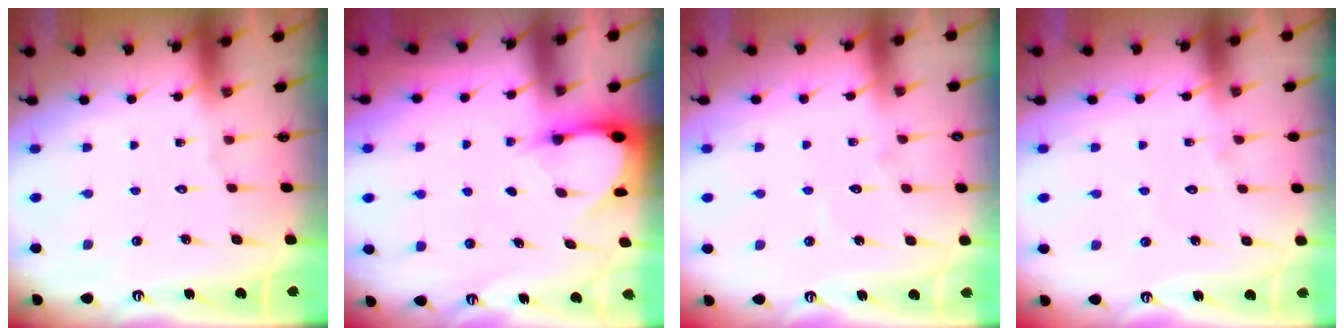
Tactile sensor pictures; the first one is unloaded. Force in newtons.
{"total": 2.9, "press": 2.9, "slide": 0.3}
{"total": 4.0, "press": 4.0, "slide": 0.3}
{"total": 2.7, "press": 2.7, "slide": 0.3}